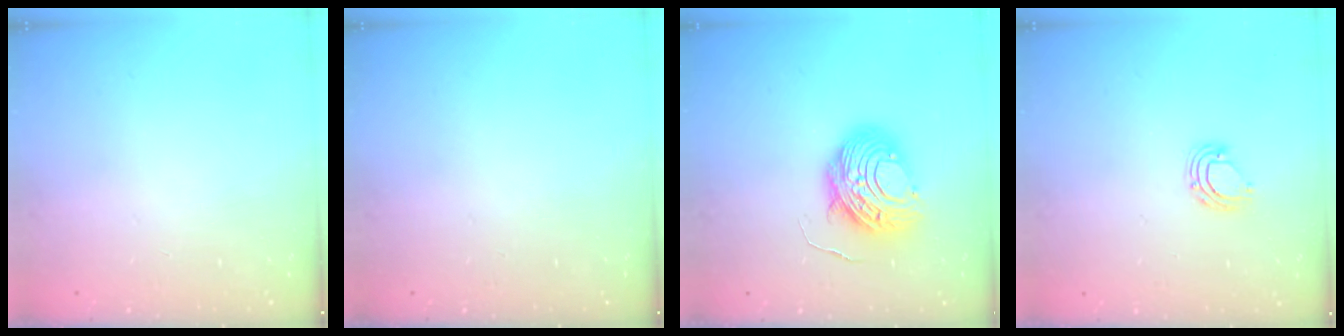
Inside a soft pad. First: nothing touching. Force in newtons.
{"total": 0.0}
{"total": 11.3, "press": 11.3, "slide": 1.2}
{"total": 6.9, "press": 6.8, "slide": 0.9}